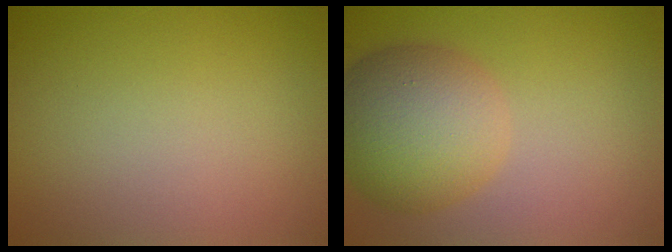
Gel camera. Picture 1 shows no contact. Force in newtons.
{"total": 7.3, "press": 7.3, "slide": 0.4}